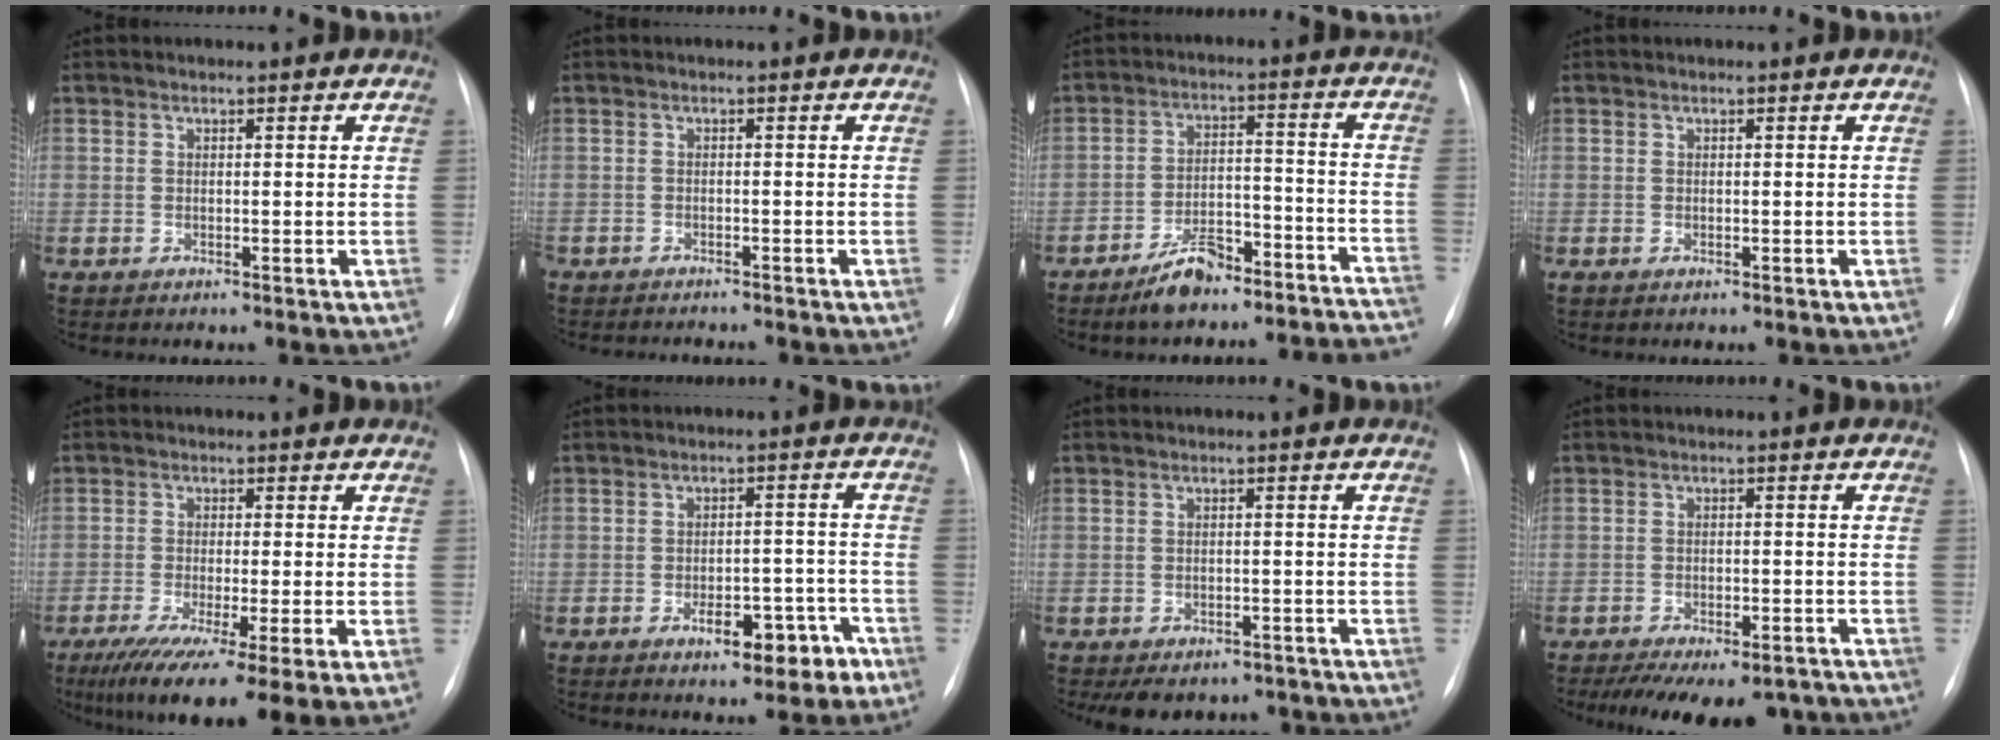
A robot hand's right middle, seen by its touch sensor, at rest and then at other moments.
{"total": 3.3, "force": [-3.2, 0.7, 0.8], "torque": [-0.007, -0.006, -0.044]}
{"total": 14.9, "force": [-13.3, 4.0, 5.4], "torque": [-0.057, 0.054, -0.190]}
{"total": 0.0}
{"total": 13.5, "force": [-8.0, 1.2, 10.8], "torque": [-0.148, -0.039, -0.128]}
{"total": 6.9, "force": [-4.0, 3.0, 4.8], "torque": [-0.054, 0.021, -0.050]}
{"total": 8.0, "force": [-6.3, 4.3, 2.4], "torque": [-0.024, 0.008, -0.075]}
{"total": 13.8, "force": [-10.6, 5.9, 6.6], "torque": [-0.114, -0.005, -0.137]}